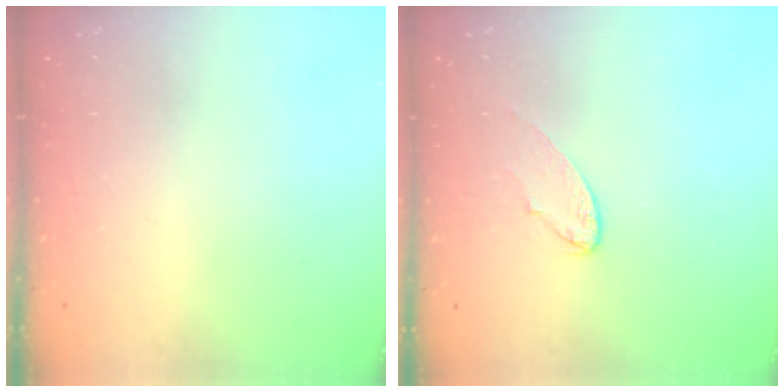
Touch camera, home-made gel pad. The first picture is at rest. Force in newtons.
{"total": 6.3, "press": 6.3, "slide": 0.4}